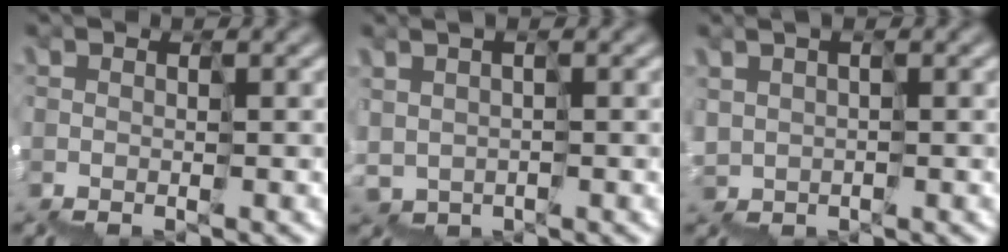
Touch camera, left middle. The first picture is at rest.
{"total": 3.6, "force": [2.1, -0.7, -2.8], "torque": [0.042, 0.025, 0.048]}
{"total": 2.9, "force": [1.8, -0.3, -2.3], "torque": [0.038, 0.016, 0.040]}